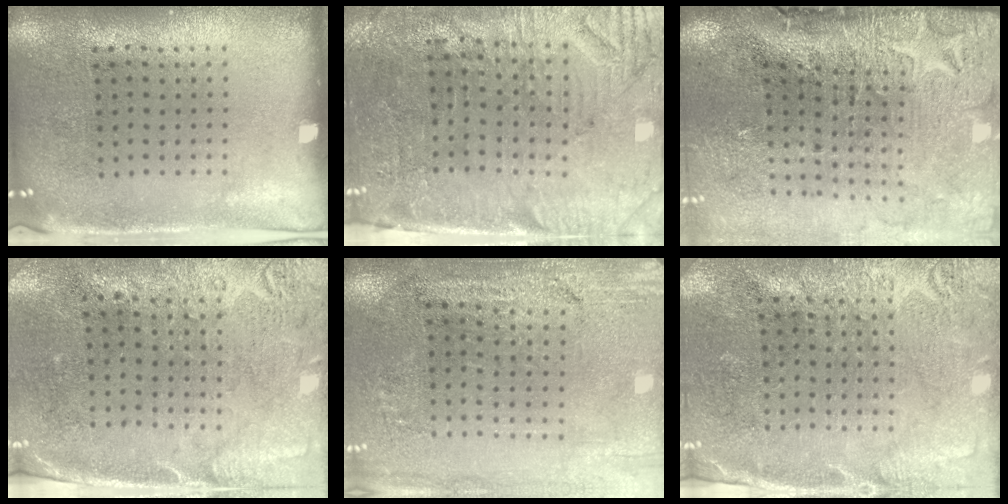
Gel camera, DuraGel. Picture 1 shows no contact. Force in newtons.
{"total": 3.7, "press": 3.3, "slide": 1.6}
{"total": 5.0, "press": 3.9, "slide": 3.1}
{"total": 2.8, "press": 2.3, "slide": 1.5}
{"total": 3.1, "press": 3.1, "slide": 0.1}
{"total": 2.8, "press": 2.8, "slide": 0.3}